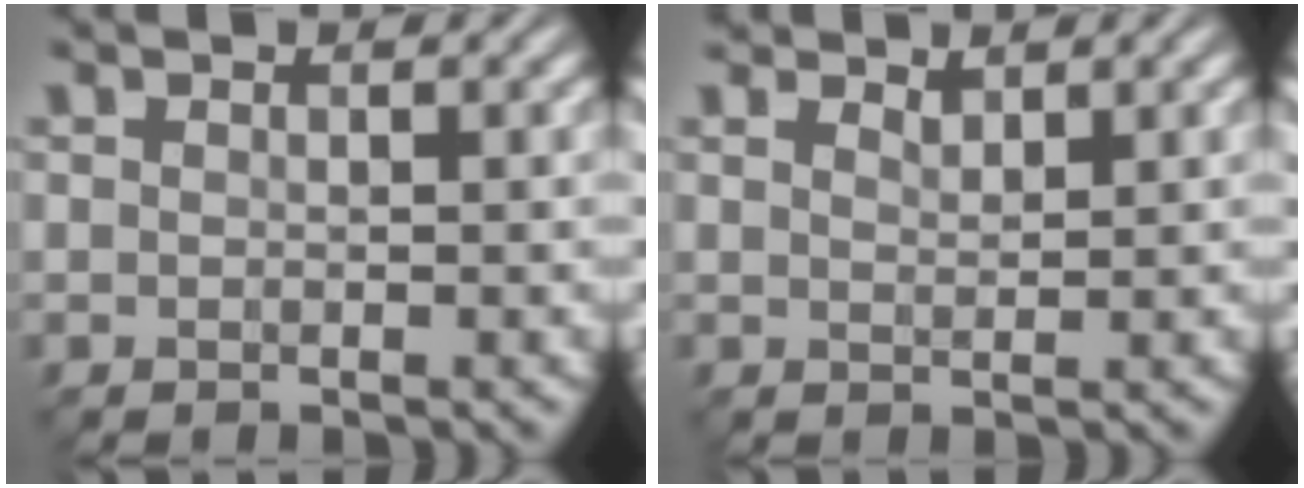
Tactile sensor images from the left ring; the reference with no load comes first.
{"total": 1.2, "force": [1.1, 0.2, 0.3], "torque": [-0.008, -0.002, 0.019]}